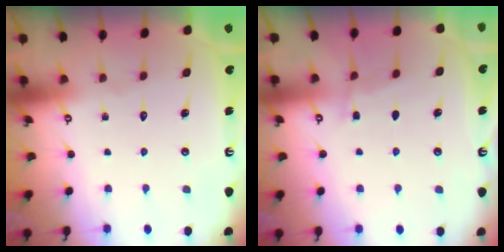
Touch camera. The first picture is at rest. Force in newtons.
{"total": 6.6, "press": 6.5, "slide": 0.5}